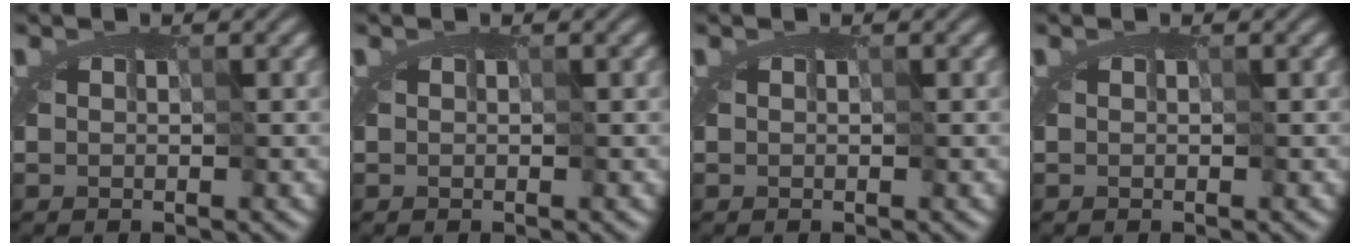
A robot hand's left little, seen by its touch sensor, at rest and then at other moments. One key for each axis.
{"total": 0.0}
{"total": 0.0}
{"total": 0.0}